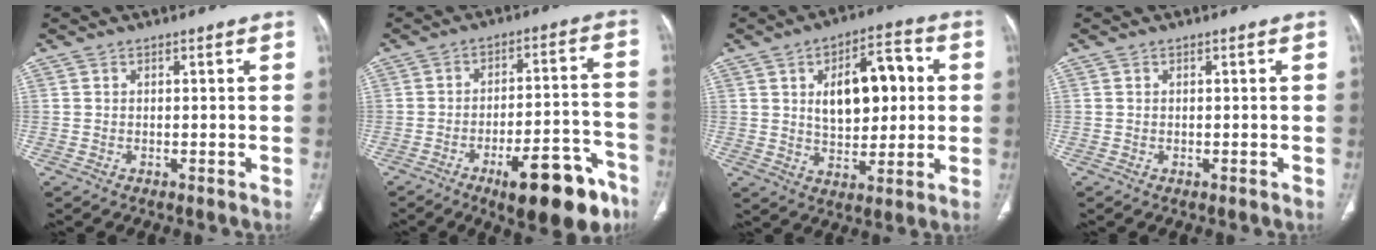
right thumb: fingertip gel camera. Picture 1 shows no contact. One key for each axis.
{"total": 17.2, "fx": -10.4, "fy": 5.8, "fz": 12.5, "tx": -0.124, "ty": 0.076, "tz": -0.144}
{"total": 13.9, "fx": 2.4, "fy": 7.7, "fz": 11.3, "tx": -0.135, "ty": 0.012, "tz": 0.040}
{"total": 0.0}